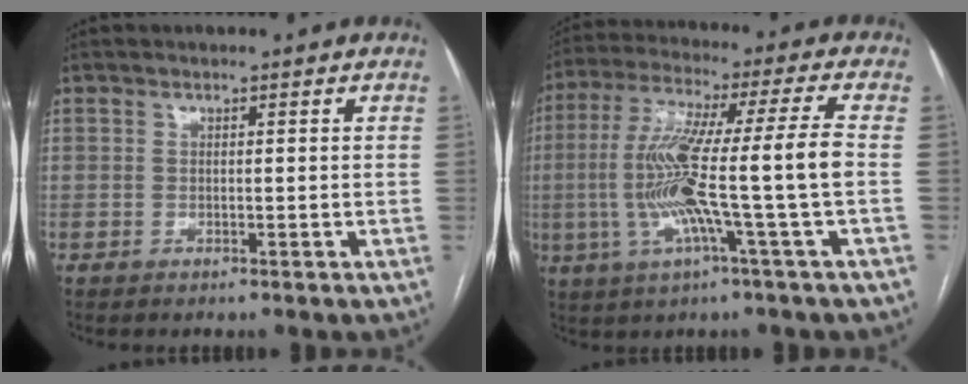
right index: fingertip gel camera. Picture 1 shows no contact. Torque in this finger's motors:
{"motor_torque": [2.04, -0.10, 0.53, 0.21]}